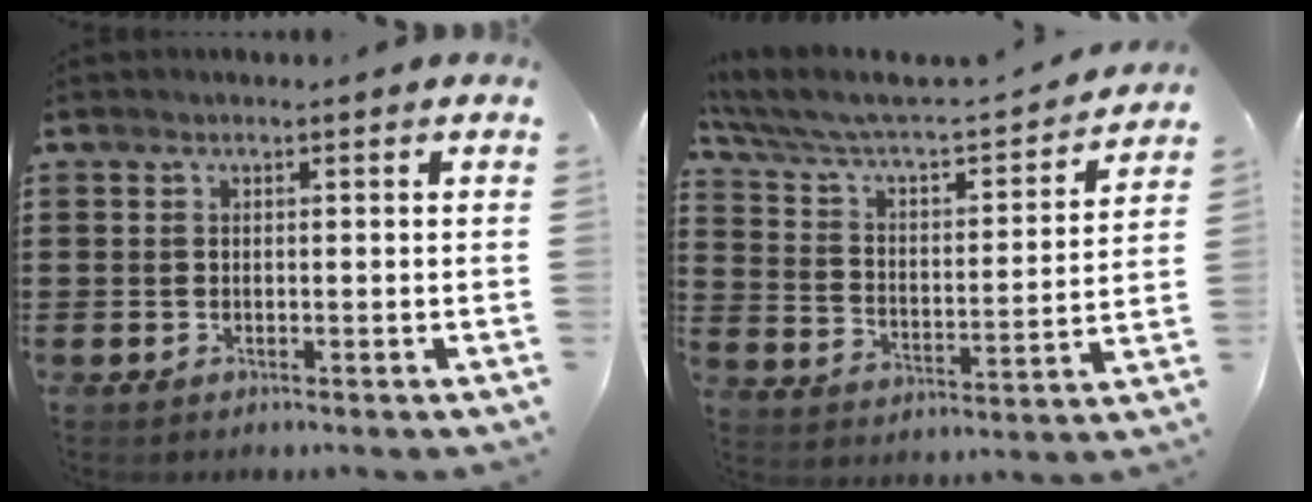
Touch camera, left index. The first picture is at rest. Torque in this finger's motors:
{"motor_torque": [-0.09, 0.03, 0.10, 0.03]}